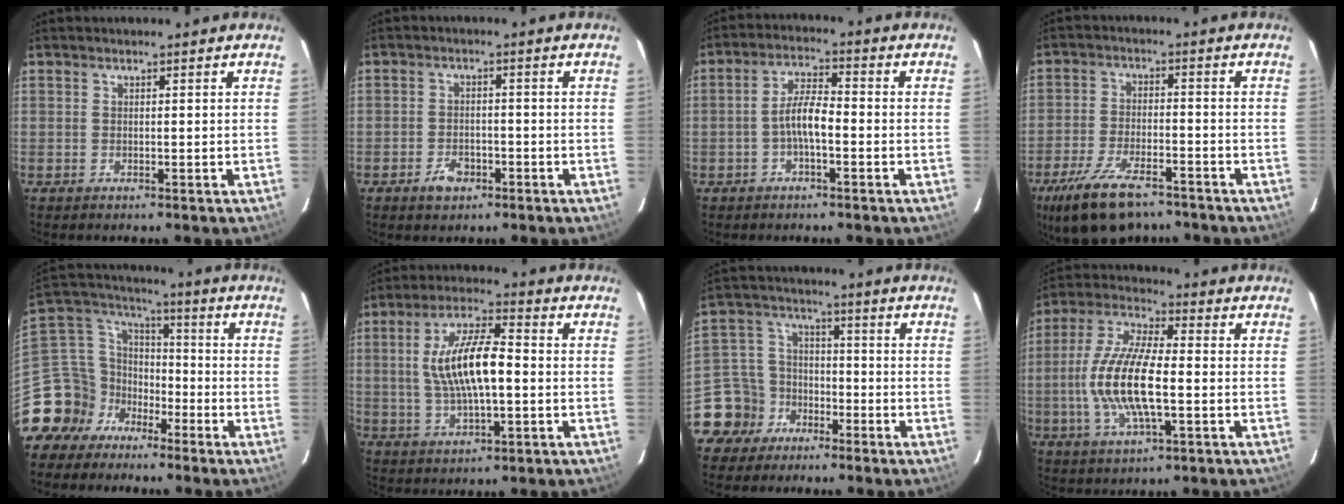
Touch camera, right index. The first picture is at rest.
{"total": 4.2, "force": [-2.5, 2.8, 2.0], "torque": [-0.044, 0.004, -0.036]}
{"total": 5.3, "force": [-1.8, 1.4, 4.7], "torque": [-0.097, 0.014, -0.035]}
{"total": 14.3, "force": [-10.3, 5.7, 8.1], "torque": [-0.182, -0.023, -0.178]}
{"total": 13.0, "force": [-8.5, 9.5, 2.8], "torque": [-0.079, 0.048, -0.161]}
{"total": 12.6, "force": [-0.1, 4.1, 11.9], "torque": [-0.229, 0.010, 0.002]}
{"total": 9.2, "force": [-5.9, 7.1, 0.8], "torque": [-0.036, 0.035, -0.112]}
{"total": 14.7, "force": [-2.2, 4.7, 13.8], "torque": [-0.285, -0.001, -0.044]}